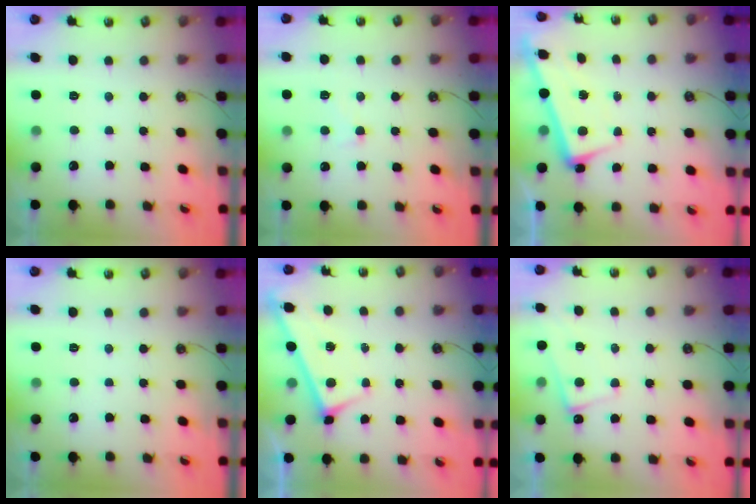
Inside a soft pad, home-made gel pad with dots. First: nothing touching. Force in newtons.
{"total": 0.9, "press": 0.5, "slide": 0.8}
{"total": 2.4, "press": 2.3, "slide": 0.9}
{"total": 0.0}
{"total": 3.0, "press": 3.0, "slide": 0.3}
{"total": 2.1, "press": 2.1, "slide": 0.5}